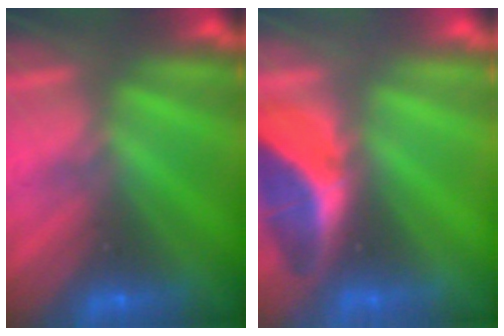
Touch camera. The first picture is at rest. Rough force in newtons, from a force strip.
{"total": 2.1}